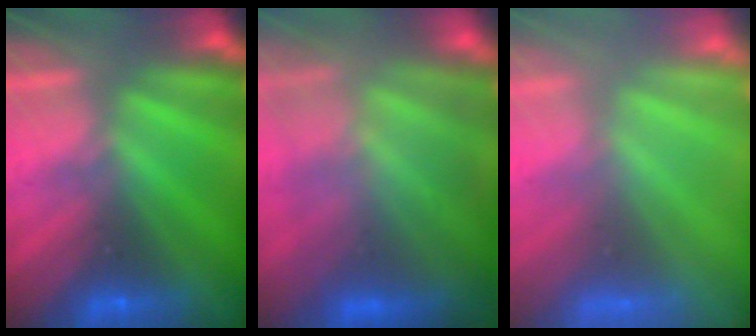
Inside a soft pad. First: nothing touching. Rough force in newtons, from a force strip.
{"total": 8.6}
{"total": 8.1}